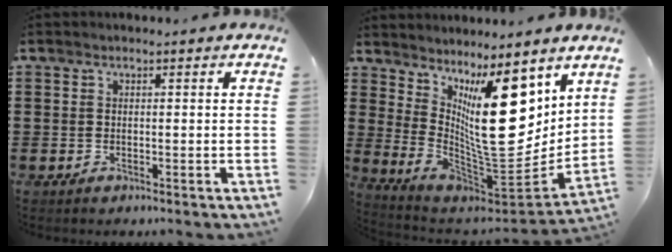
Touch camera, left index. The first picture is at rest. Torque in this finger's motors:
{"motor_torque": [2.14, 0.00, 1.05, 0.21]}